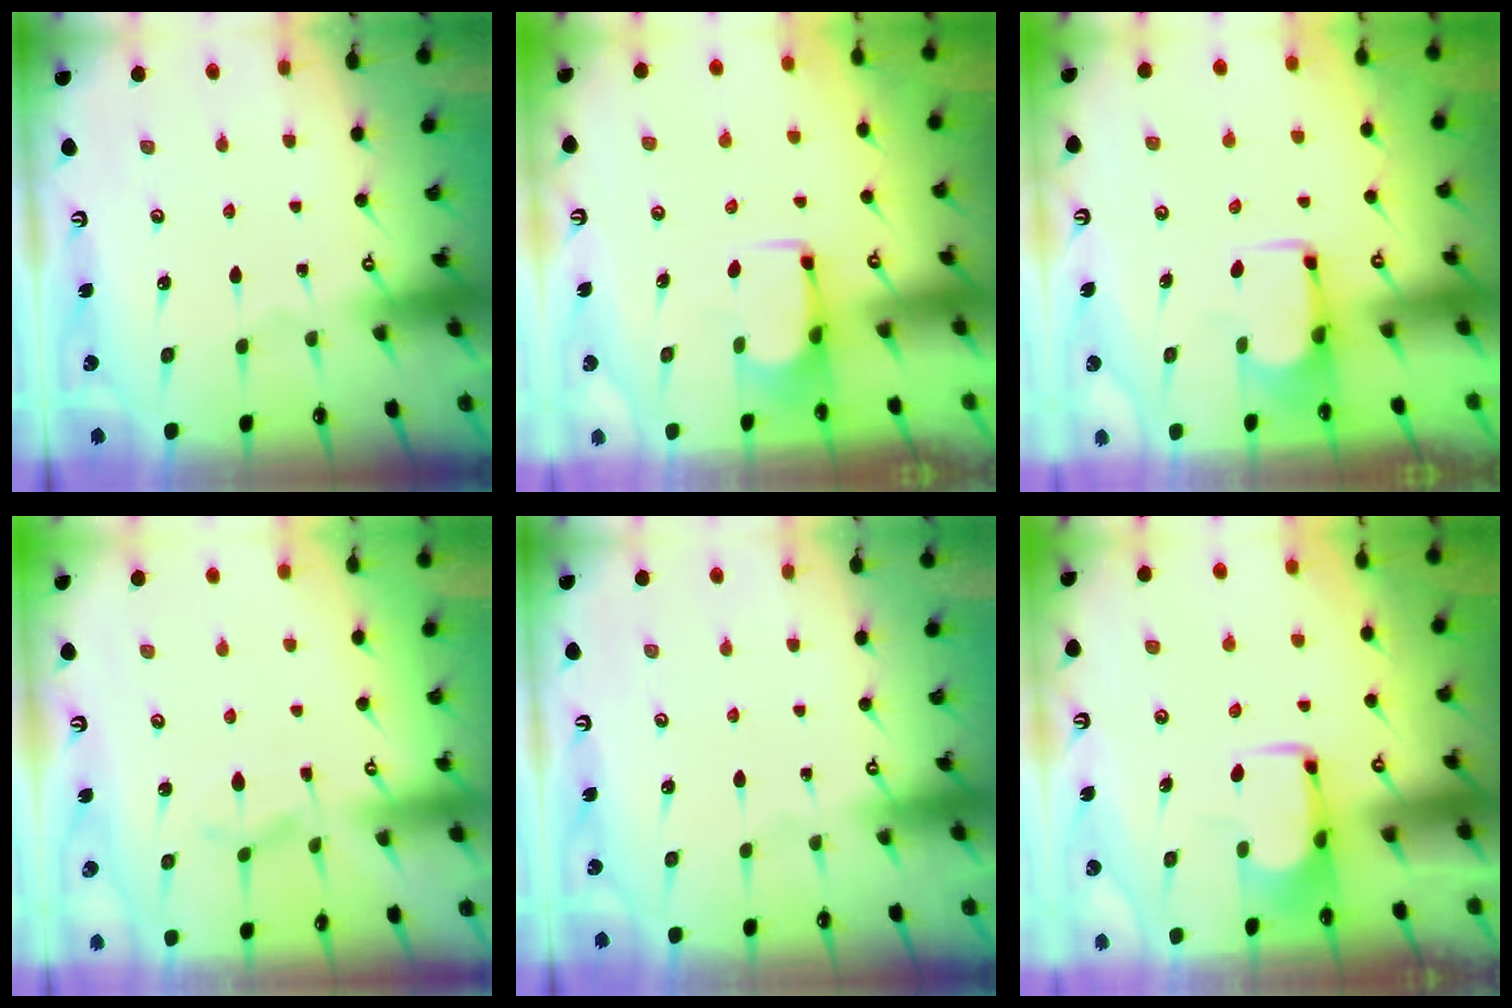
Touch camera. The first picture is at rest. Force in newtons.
{"total": 6.4, "press": 6.4, "slide": 0.7}
{"total": 1.7, "press": 1.5, "slide": 0.9}
{"total": 6.3, "press": 6.2, "slide": 1.2}
{"total": 0.0}
{"total": 2.0, "press": 2.0, "slide": 0.4}